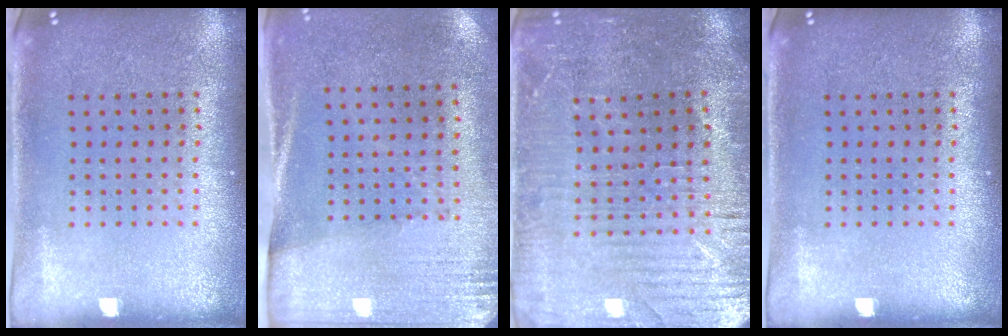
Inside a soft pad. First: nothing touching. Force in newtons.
{"total": 2.7, "press": 2.4, "slide": 1.2}
{"total": 2.2, "press": 2.2, "slide": 0.5}
{"total": 0.0}